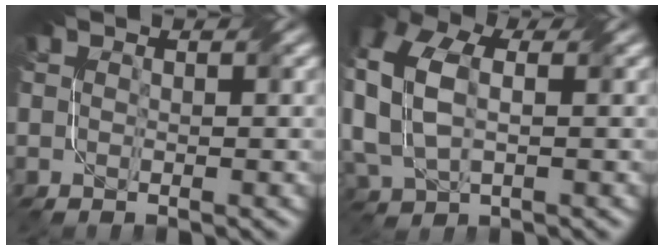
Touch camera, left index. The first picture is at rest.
{"total": 8.5, "force": [1.4, 5.3, 6.5], "torque": [-0.179, 0.013, 0.028]}